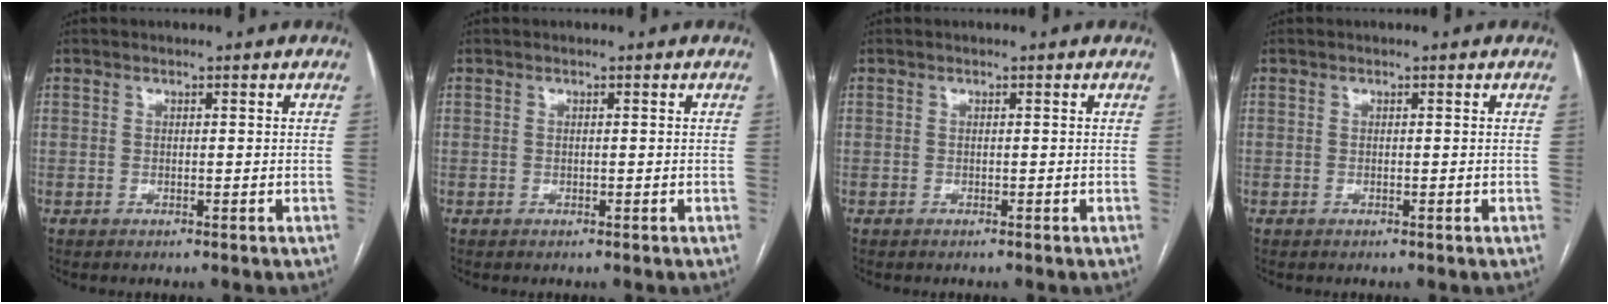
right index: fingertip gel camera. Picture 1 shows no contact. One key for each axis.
{"total": 0.0}
{"total": 0.0}
{"total": 0.0}